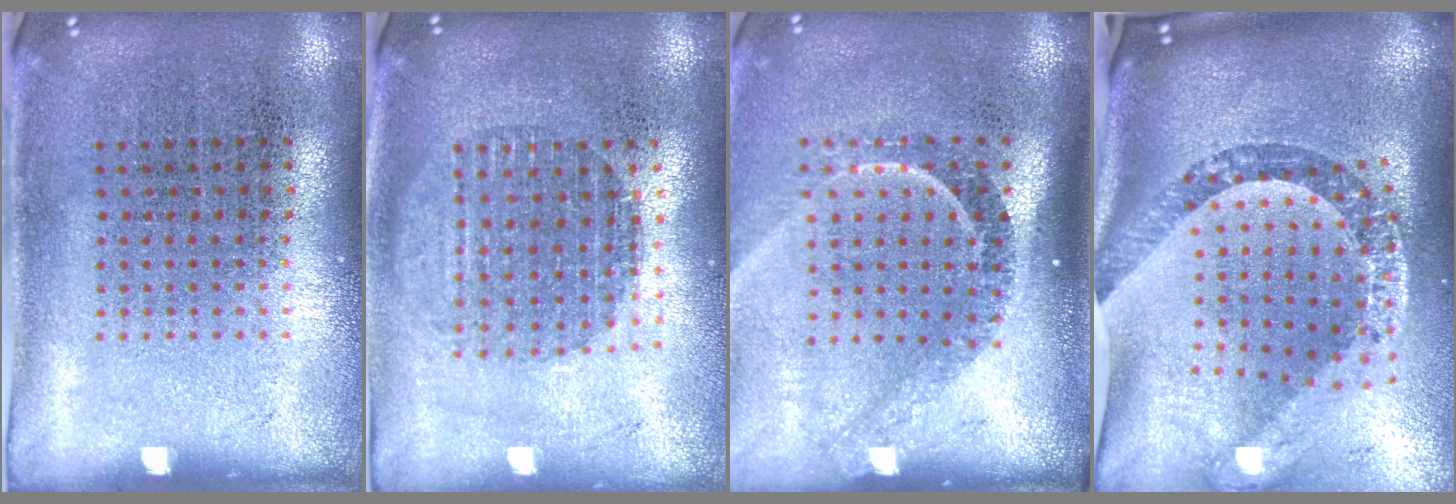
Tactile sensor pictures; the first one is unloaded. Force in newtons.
{"total": 1.8, "press": 1.5, "slide": 1.0}
{"total": 2.3, "press": 1.6, "slide": 1.6}
{"total": 3.7, "press": 2.5, "slide": 2.7}